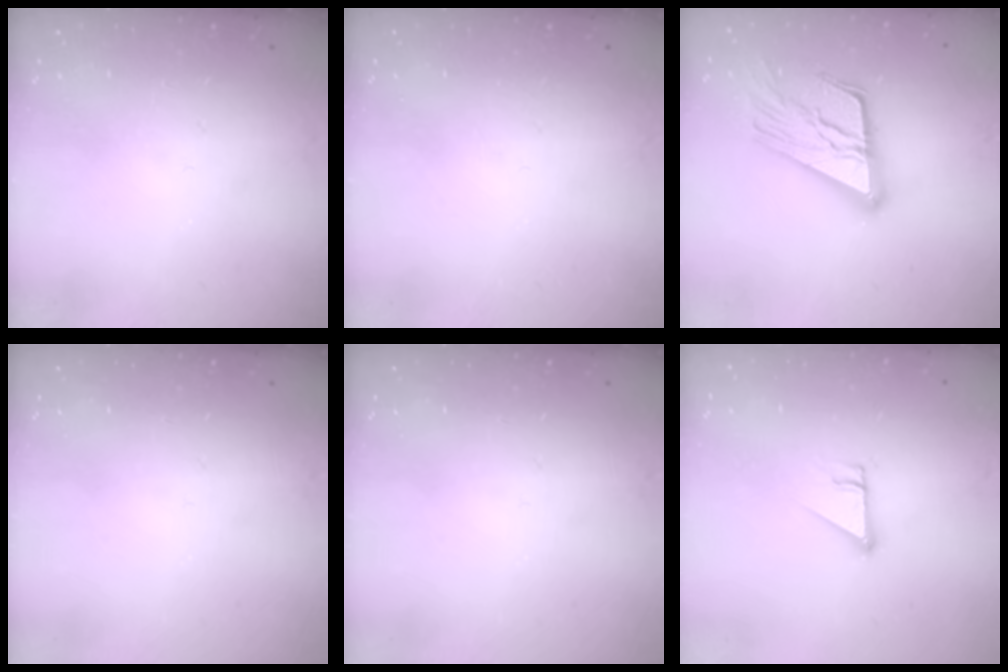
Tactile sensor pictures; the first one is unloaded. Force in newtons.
{"total": 0.0}
{"total": 20.0, "press": 19.9, "slide": 1.8}
{"total": 0.0}
{"total": 0.0}
{"total": 2.9, "press": 2.9, "slide": 0.1}